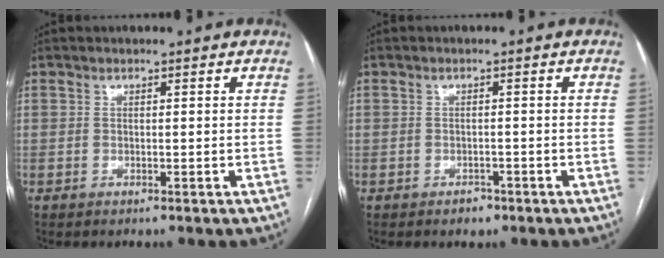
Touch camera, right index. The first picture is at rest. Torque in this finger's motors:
{"motor_torque": [-0.06, -0.01, -0.09, -0.06]}